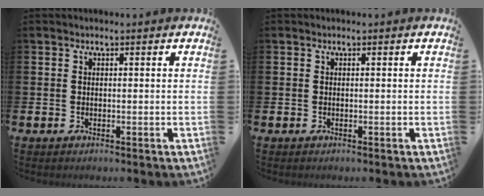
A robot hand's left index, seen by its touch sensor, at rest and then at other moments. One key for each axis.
{"total": 0.0}